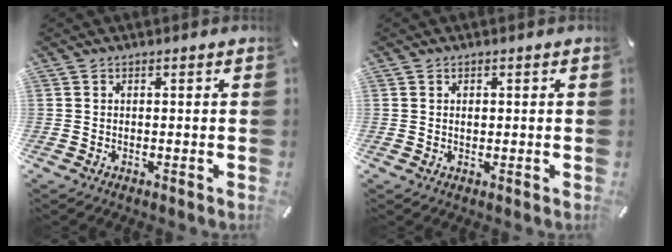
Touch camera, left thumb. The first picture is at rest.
{"total": 1.0, "force": [0.2, 0.7, 0.7], "torque": [-0.010, -0.001, 0.001]}